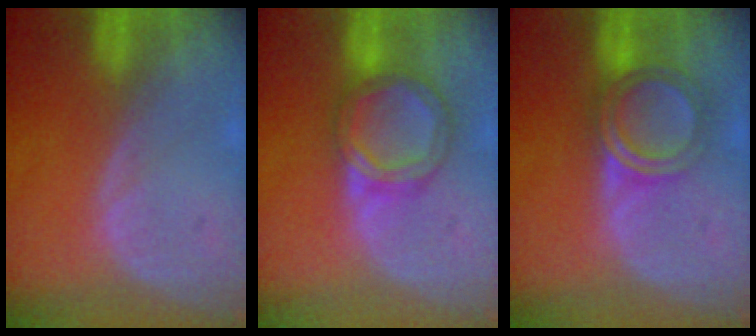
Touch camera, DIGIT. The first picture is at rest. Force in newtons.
{"total": 6.3, "press": 5.7, "slide": 2.5}
{"total": 5.1, "press": 5.1, "slide": 0.3}